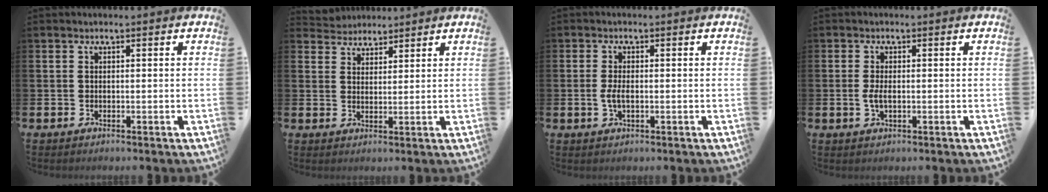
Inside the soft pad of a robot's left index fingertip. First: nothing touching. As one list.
[{"total": 3.4, "force": [3.1, 1.3, -0.7], "torque": [0.000, -0.013, 0.055]}, {"total": 2.3, "force": [-0.2, 1.0, 2.1], "torque": [-0.037, 0.001, -0.005]}, {"total": 1.9, "force": [-0.1, 0.8, 1.8], "torque": [-0.031, 0.001, -0.005]}]